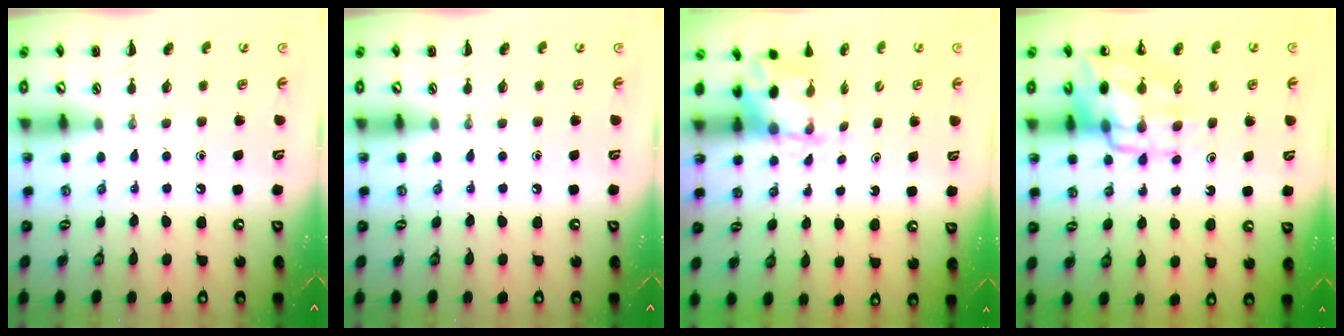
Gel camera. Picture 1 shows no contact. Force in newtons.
{"total": 0.0}
{"total": 2.7, "press": 2.5, "slide": 0.9}
{"total": 13.7, "press": 13.3, "slide": 3.3}